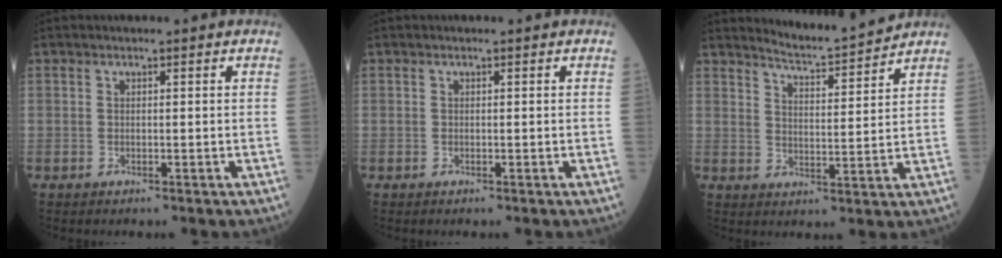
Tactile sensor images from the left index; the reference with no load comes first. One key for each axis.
{"total": 0.0}
{"total": 7.3, "fx": 7.2, "fy": -0.4, "fz": 1.0, "tx": -0.030, "ty": -0.010, "tz": 0.115}